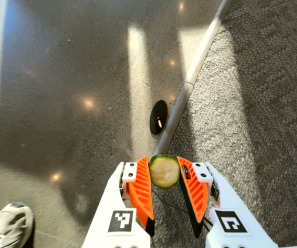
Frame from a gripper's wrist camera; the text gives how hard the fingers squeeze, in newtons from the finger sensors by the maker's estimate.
{"total": 6.6, "left": 6.3, "right": 6.8}